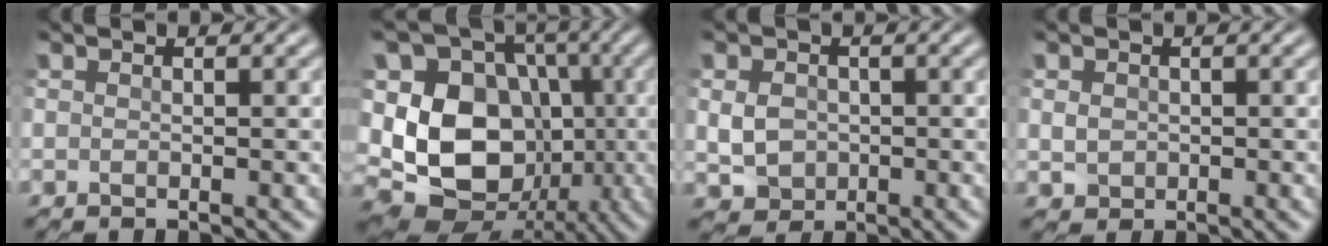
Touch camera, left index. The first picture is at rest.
{"total": 13.4, "force": [-2.1, 10.4, 8.3], "torque": [-0.164, -0.003, -0.039]}
{"total": 3.1, "force": [-0.5, 2.6, 1.7], "torque": [-0.039, -0.007, -0.009]}
{"total": 1.5, "force": [-0.1, 1.3, 0.7], "torque": [-0.018, -0.006, -0.003]}